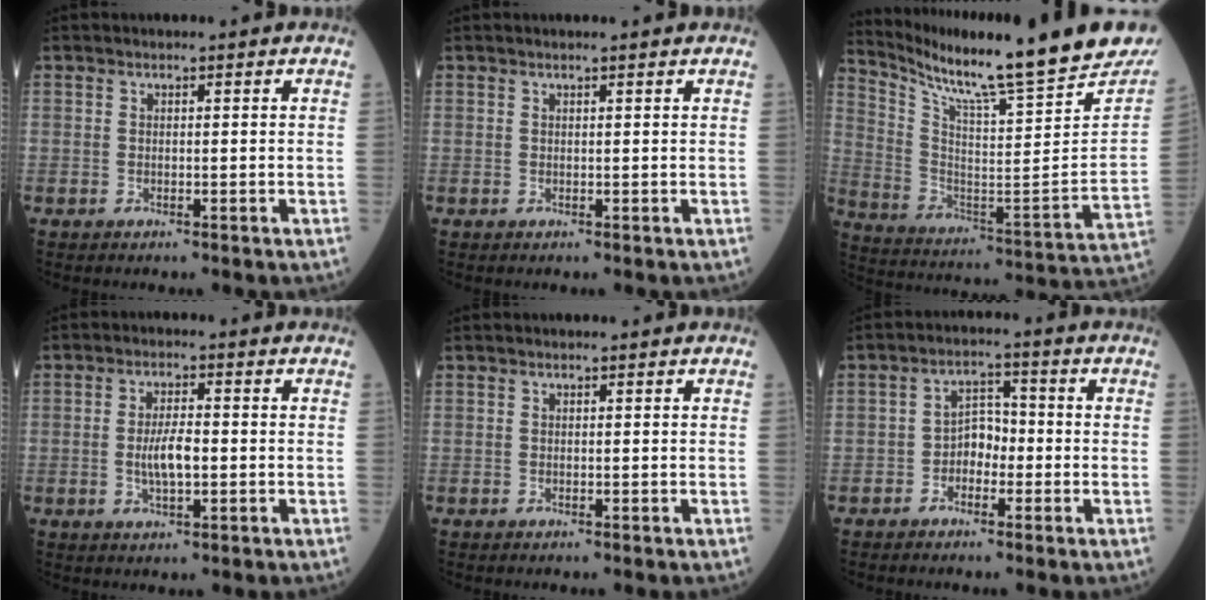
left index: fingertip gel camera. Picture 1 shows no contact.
{"total": 1.0, "force": [0.9, -0.2, 0.4], "torque": [-0.014, 0.002, 0.016]}
{"total": 27.1, "force": [23.6, 1.2, 13.3], "torque": [-0.231, -0.092, 0.337]}
{"total": 5.0, "force": [-0.7, 1.4, 4.7], "torque": [-0.099, 0.001, -0.012]}
{"total": 0.0}
{"total": 4.1, "force": [-1.4, 2.5, 2.9], "torque": [-0.046, 0.014, -0.032]}